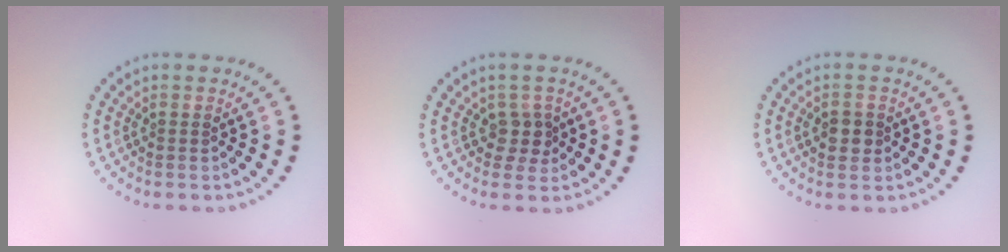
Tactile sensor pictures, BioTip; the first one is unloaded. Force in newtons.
{"total": 1.9, "press": 1.5, "slide": 1.1}
{"total": 1.9, "press": 1.8, "slide": 0.4}